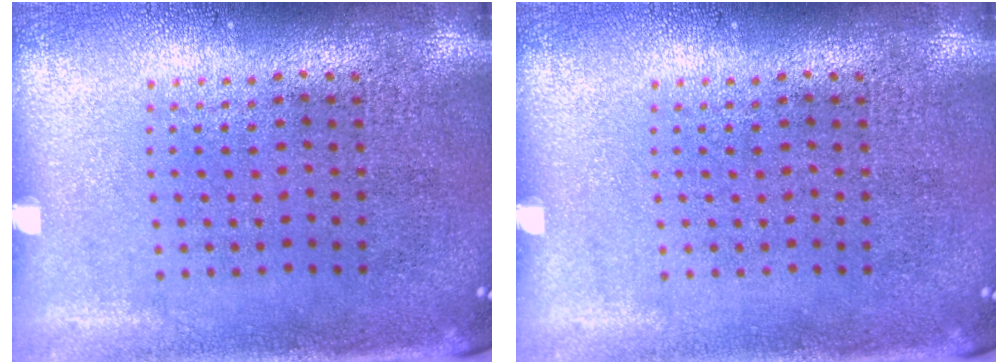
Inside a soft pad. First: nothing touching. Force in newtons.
{"total": 0.0}